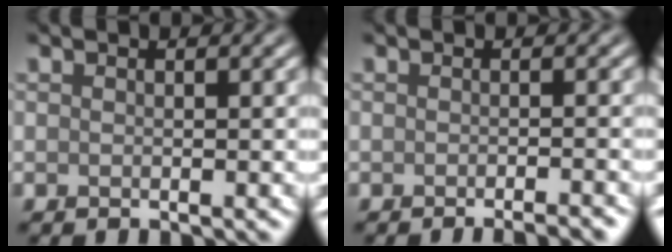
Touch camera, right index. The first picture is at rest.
{"total": 2.6, "force": [-1.7, 0.6, 1.9], "torque": [-0.003, 0.003, -0.023]}